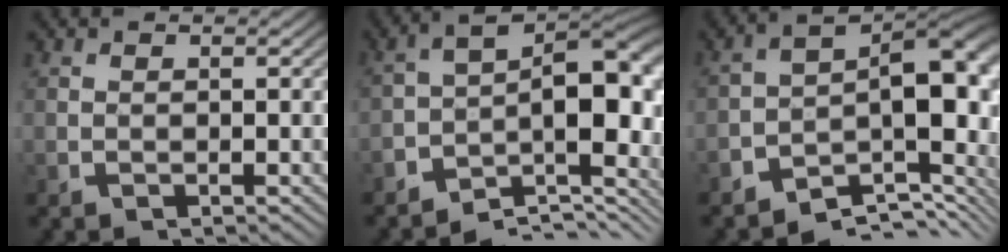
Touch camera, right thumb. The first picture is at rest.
{"total": 12.7, "force": [-2.8, 7.1, 10.1], "torque": [-0.143, -0.020, -0.048]}
{"total": 13.0, "force": [-3.6, 7.0, 10.4], "torque": [-0.147, -0.019, -0.058]}